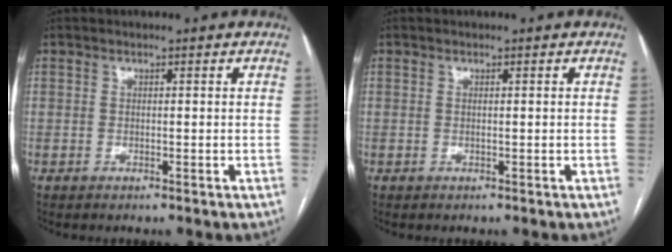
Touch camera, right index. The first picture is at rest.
{"total": 0.0}